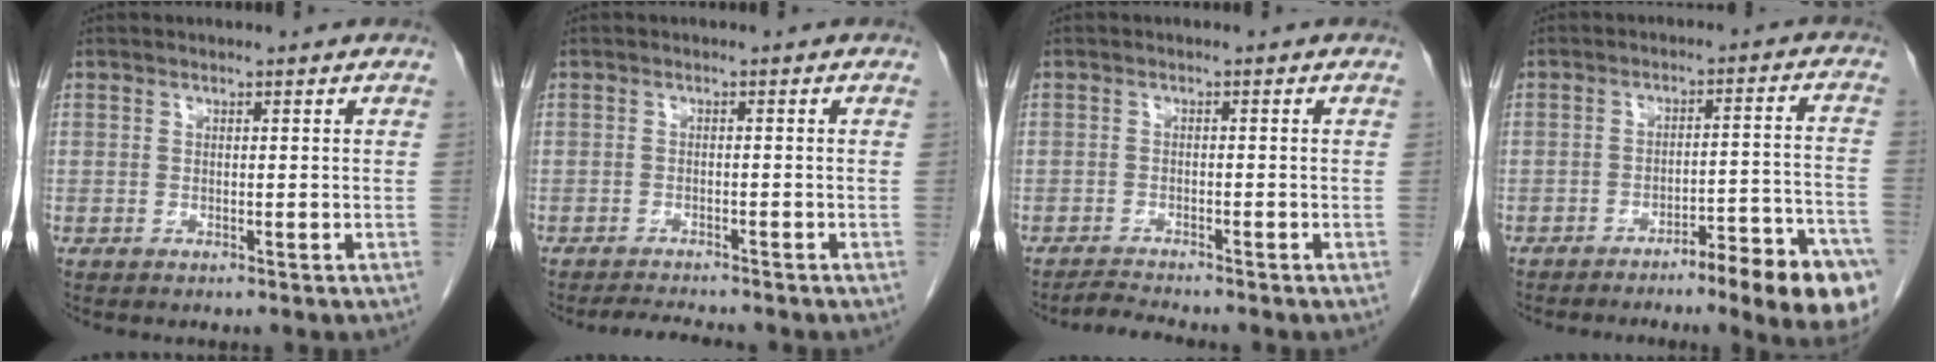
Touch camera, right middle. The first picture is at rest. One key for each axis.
{"total": 3.4, "fx": -3.2, "fy": -0.1, "fz": 1.0, "tx": -0.018, "ty": -0.014, "tz": -0.050}
{"total": 2.3, "fx": -2.2, "fy": -0.7, "fz": 0.2, "tx": -0.011, "ty": -0.015, "tz": -0.041}
{"total": 13.2, "fx": -8.8, "fy": 1.1, "fz": 9.8, "tx": -0.077, "ty": 0.024, "tz": -0.120}